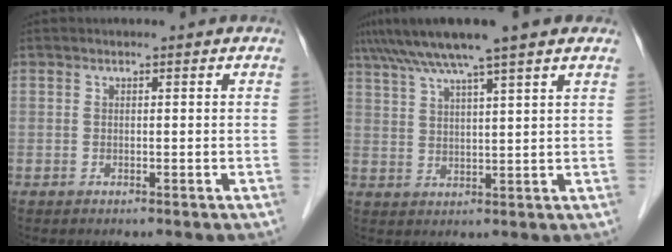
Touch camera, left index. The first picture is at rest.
{"total": 10.4, "force": [7.9, -0.2, 6.8], "torque": [-0.119, 0.030, 0.120]}